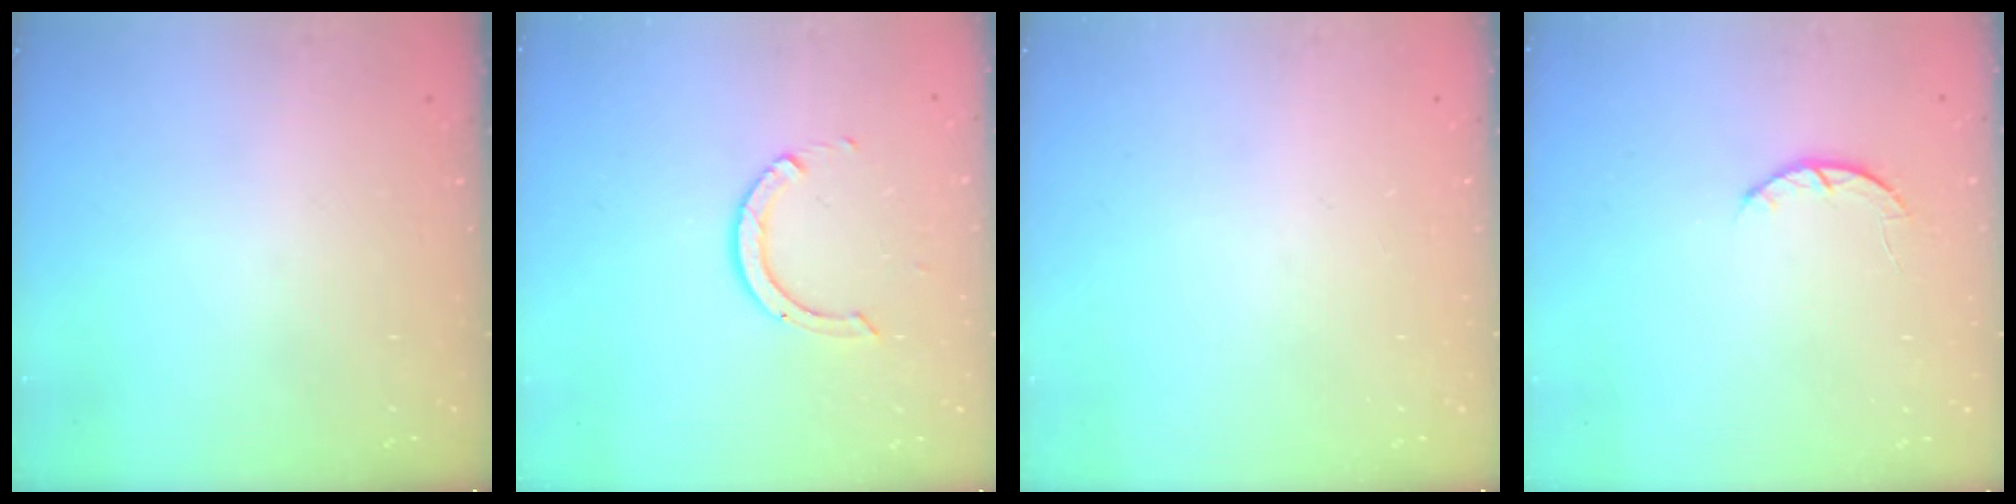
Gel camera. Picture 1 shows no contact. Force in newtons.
{"total": 6.7, "press": 6.7, "slide": 0.5}
{"total": 0.0}
{"total": 2.6, "press": 2.5, "slide": 0.4}